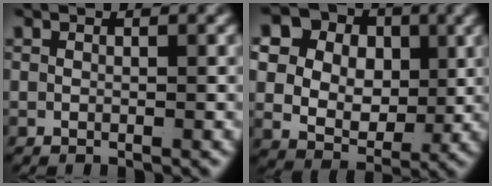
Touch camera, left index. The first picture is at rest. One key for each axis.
{"total": 14.8, "fx": 2.8, "fy": 12.3, "fz": 7.7, "tx": -0.159, "ty": -0.024, "tz": 0.035}